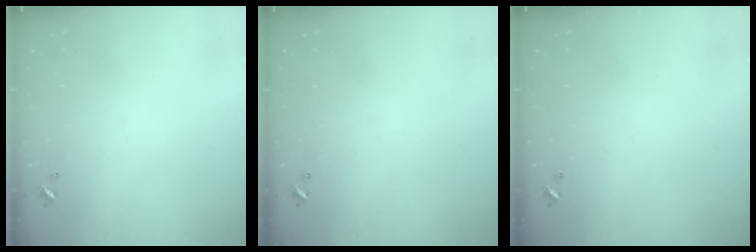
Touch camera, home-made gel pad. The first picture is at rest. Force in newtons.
{"total": 0.0}
{"total": 0.0}